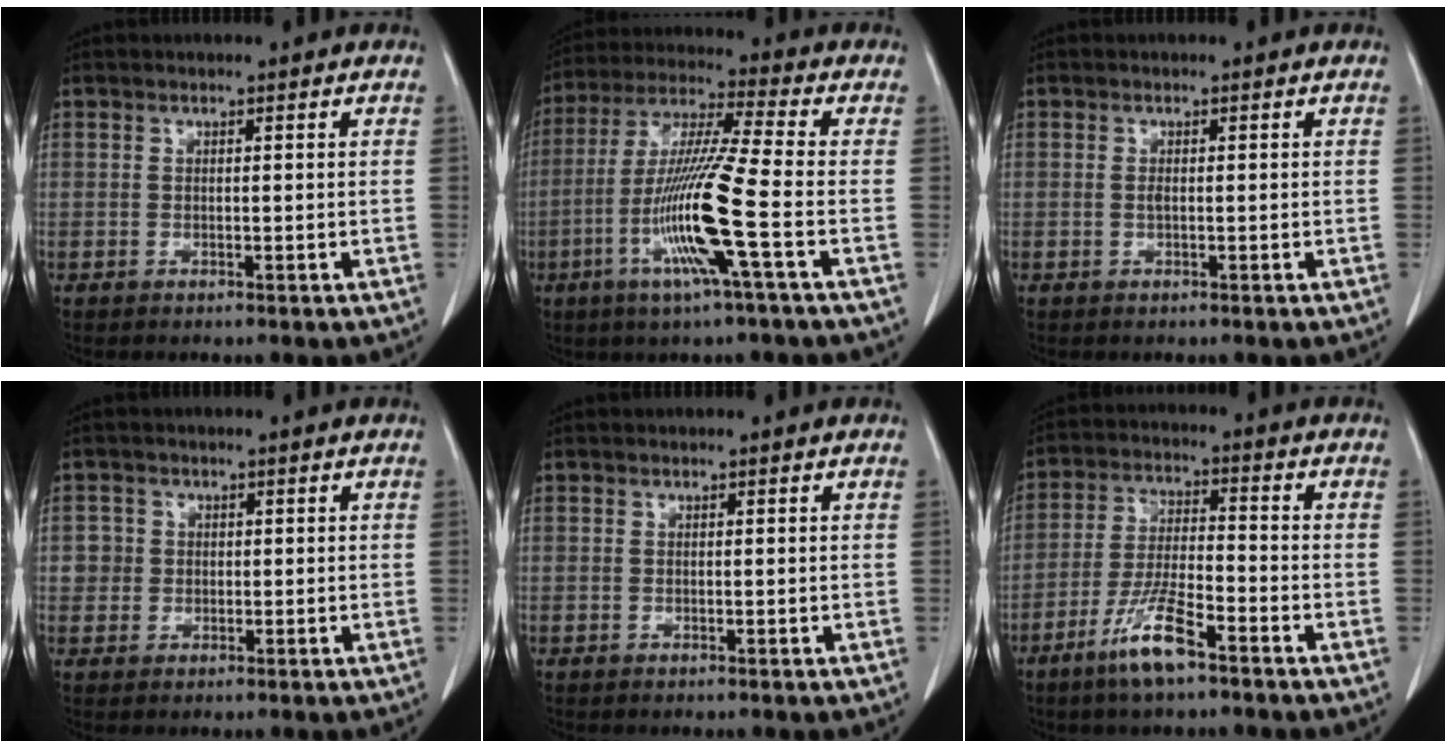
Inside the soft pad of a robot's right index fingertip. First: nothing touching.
{"total": 12.6, "force": [-4.2, -0.8, 11.8], "torque": [-0.236, -0.013, -0.086]}
{"total": 0.6, "force": [-0.1, 0.1, 0.6], "torque": [-0.014, -0.001, 0.000]}
{"total": 2.4, "force": [0.2, 2.4, 0.0], "torque": [0.014, 0.005, 0.002]}
{"total": 0.0}
{"total": 8.9, "force": [-5.6, 1.2, 6.8], "torque": [-0.136, -0.011, -0.106]}